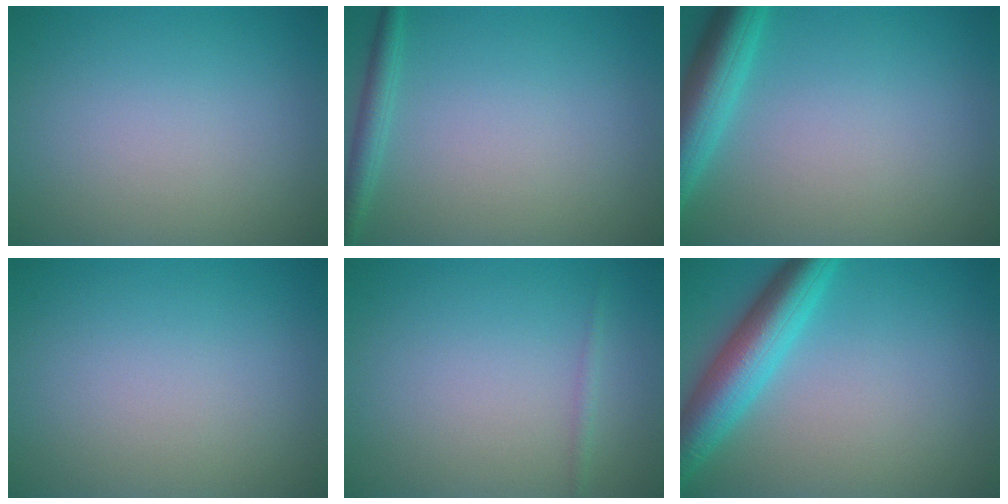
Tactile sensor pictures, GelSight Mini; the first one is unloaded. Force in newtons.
{"total": 1.8, "press": 1.8, "slide": 0.1}
{"total": 5.1, "press": 5.1, "slide": 0.3}
{"total": 0.0}
{"total": 0.8, "press": 0.8, "slide": 0.0}
{"total": 6.2, "press": 6.2, "slide": 0.3}